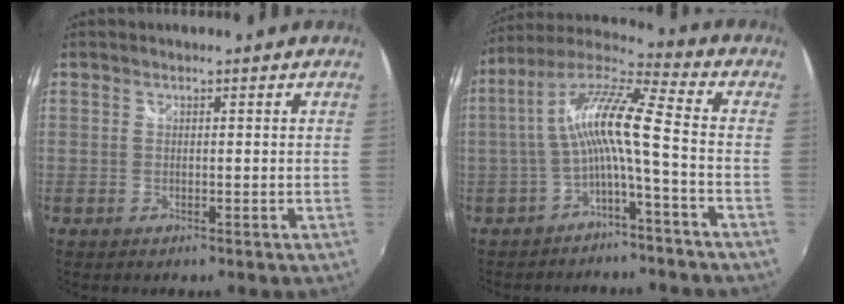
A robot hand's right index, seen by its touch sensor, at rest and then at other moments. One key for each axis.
{"total": 11.6, "fx": -2.4, "fy": 0.6, "fz": 11.3, "tx": -0.225, "ty": 0.018, "tz": -0.048}